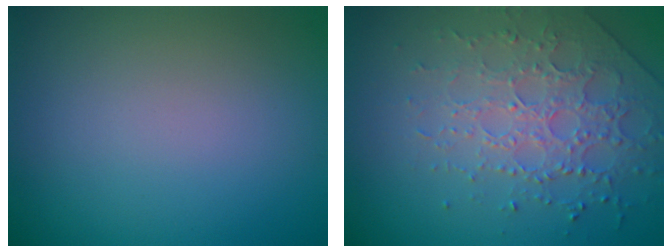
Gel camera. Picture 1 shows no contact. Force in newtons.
{"total": 3.7, "press": 3.5, "slide": 1.1}